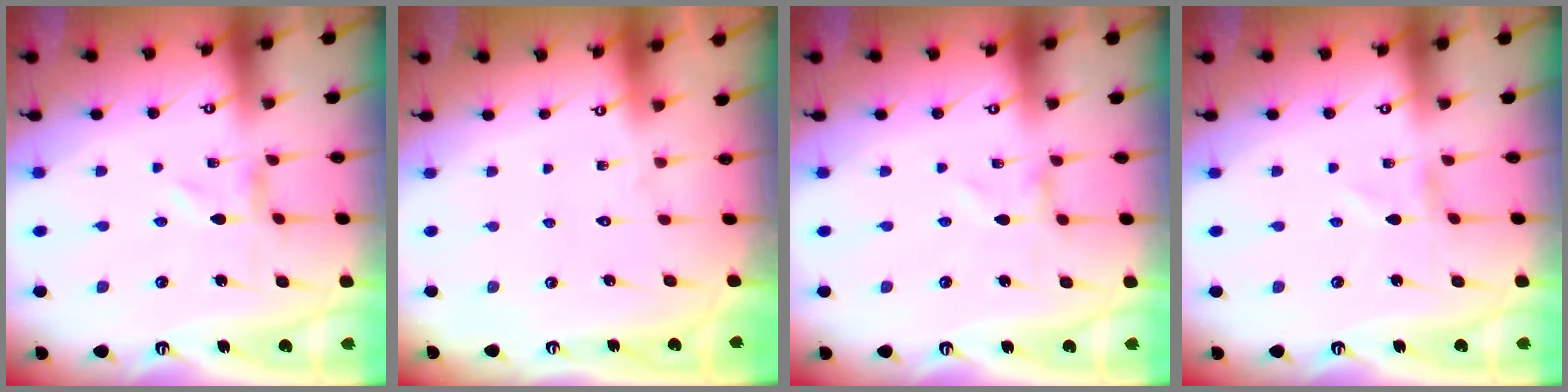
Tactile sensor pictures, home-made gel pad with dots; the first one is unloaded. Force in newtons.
{"total": 1.5, "press": 1.5, "slide": 0.1}
{"total": 0.0}
{"total": 1.0, "press": 1.0, "slide": 0.1}